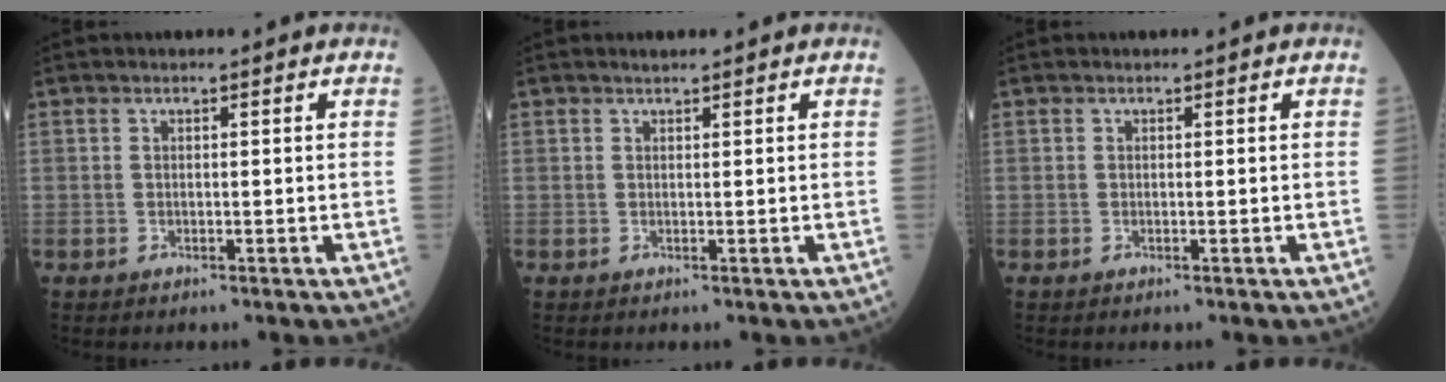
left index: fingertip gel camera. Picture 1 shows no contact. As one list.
[{"total": 0.8, "force": [0.7, 0.1, 0.3], "torque": [-0.012, 0.003, 0.013]}, {"total": 0.0}]